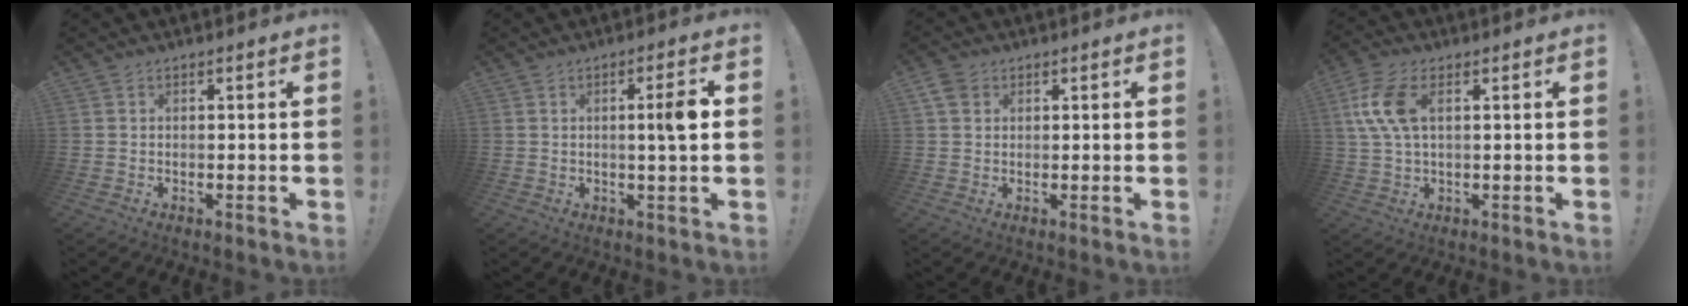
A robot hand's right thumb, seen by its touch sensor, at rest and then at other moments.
{"total": 6.2, "force": [0.6, -0.3, 6.2], "torque": [-0.098, -0.003, 0.000]}
{"total": 4.4, "force": [2.1, 3.4, 1.8], "torque": [-0.025, -0.002, 0.040]}
{"total": 10.1, "force": [2.6, 5.0, 8.4], "torque": [-0.182, 0.001, 0.049]}